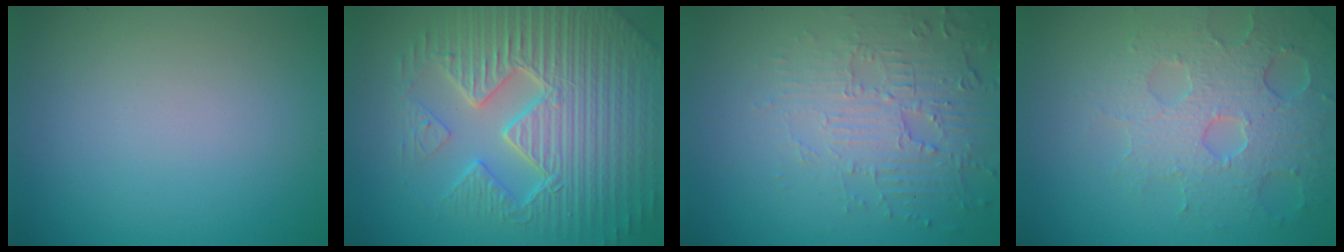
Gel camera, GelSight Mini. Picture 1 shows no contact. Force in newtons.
{"total": 10.0, "press": 6.7, "slide": 7.4}
{"total": 4.5, "press": 3.3, "slide": 3.1}
{"total": 5.3, "press": 4.7, "slide": 2.5}